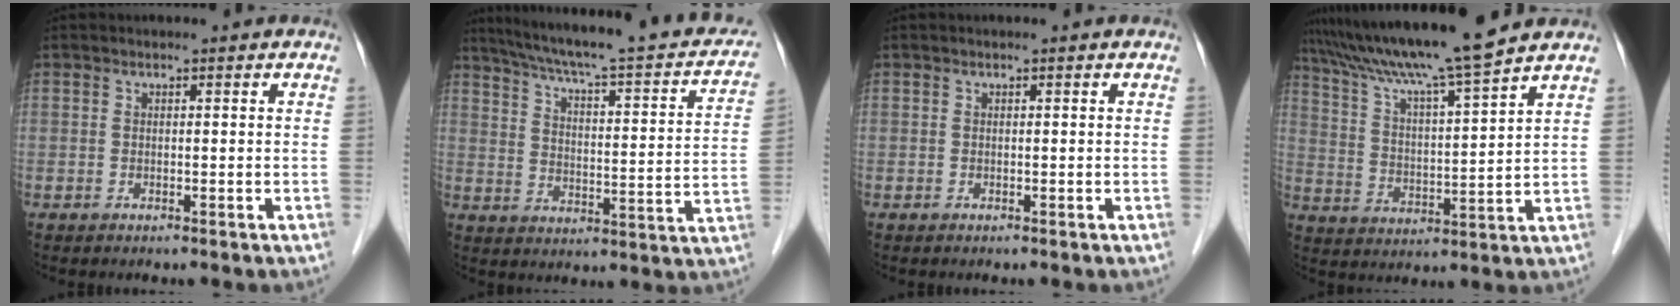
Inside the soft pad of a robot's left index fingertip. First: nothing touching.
{"total": 24.6, "force": [20.1, 4.0, 13.6], "torque": [-0.202, 0.007, 0.258]}
{"total": 0.0}
{"total": 14.2, "force": [12.3, -1.5, 7.1], "torque": [-0.130, 0.007, 0.208]}